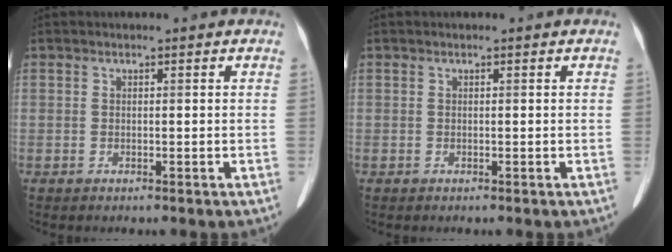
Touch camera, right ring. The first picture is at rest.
{"total": 0.0}